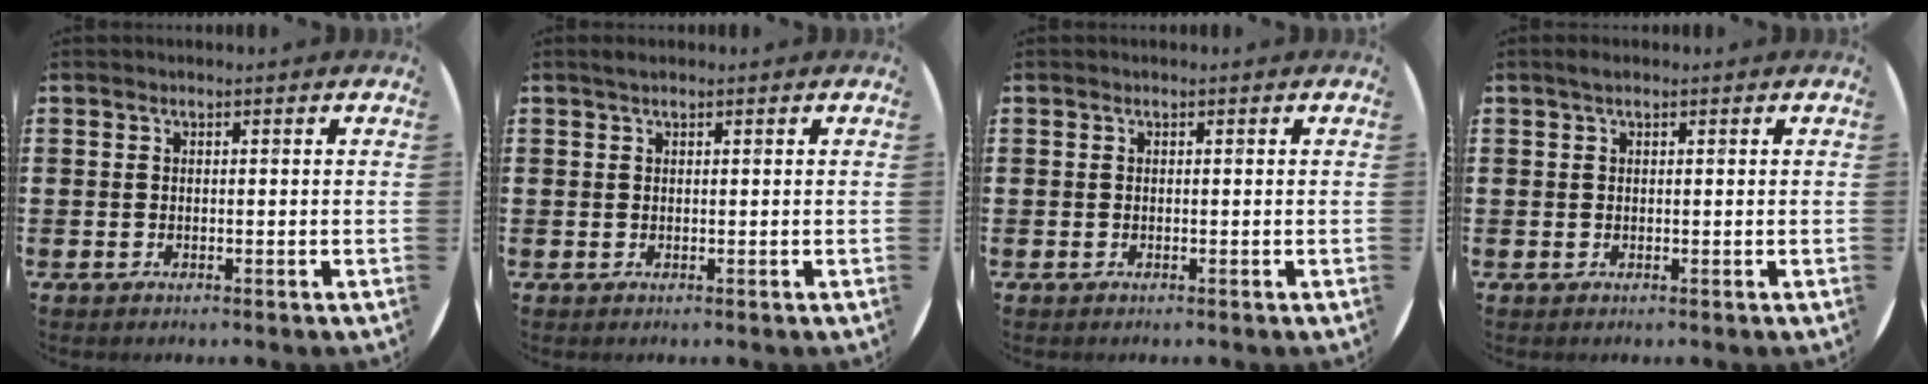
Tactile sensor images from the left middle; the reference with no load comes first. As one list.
[{"total": 0.7, "force": [0.6, 0.3, 0.3], "torque": [-0.006, 0.004, 0.011]}, {"total": 0.0}, {"total": 0.9, "force": [0.5, 0.5, 0.5], "torque": [-0.003, 0.002, 0.007]}]